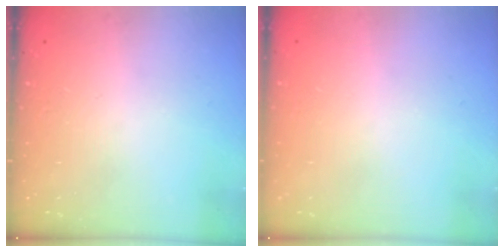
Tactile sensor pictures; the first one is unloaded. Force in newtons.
{"total": 0.6, "press": 0.5, "slide": 0.2}